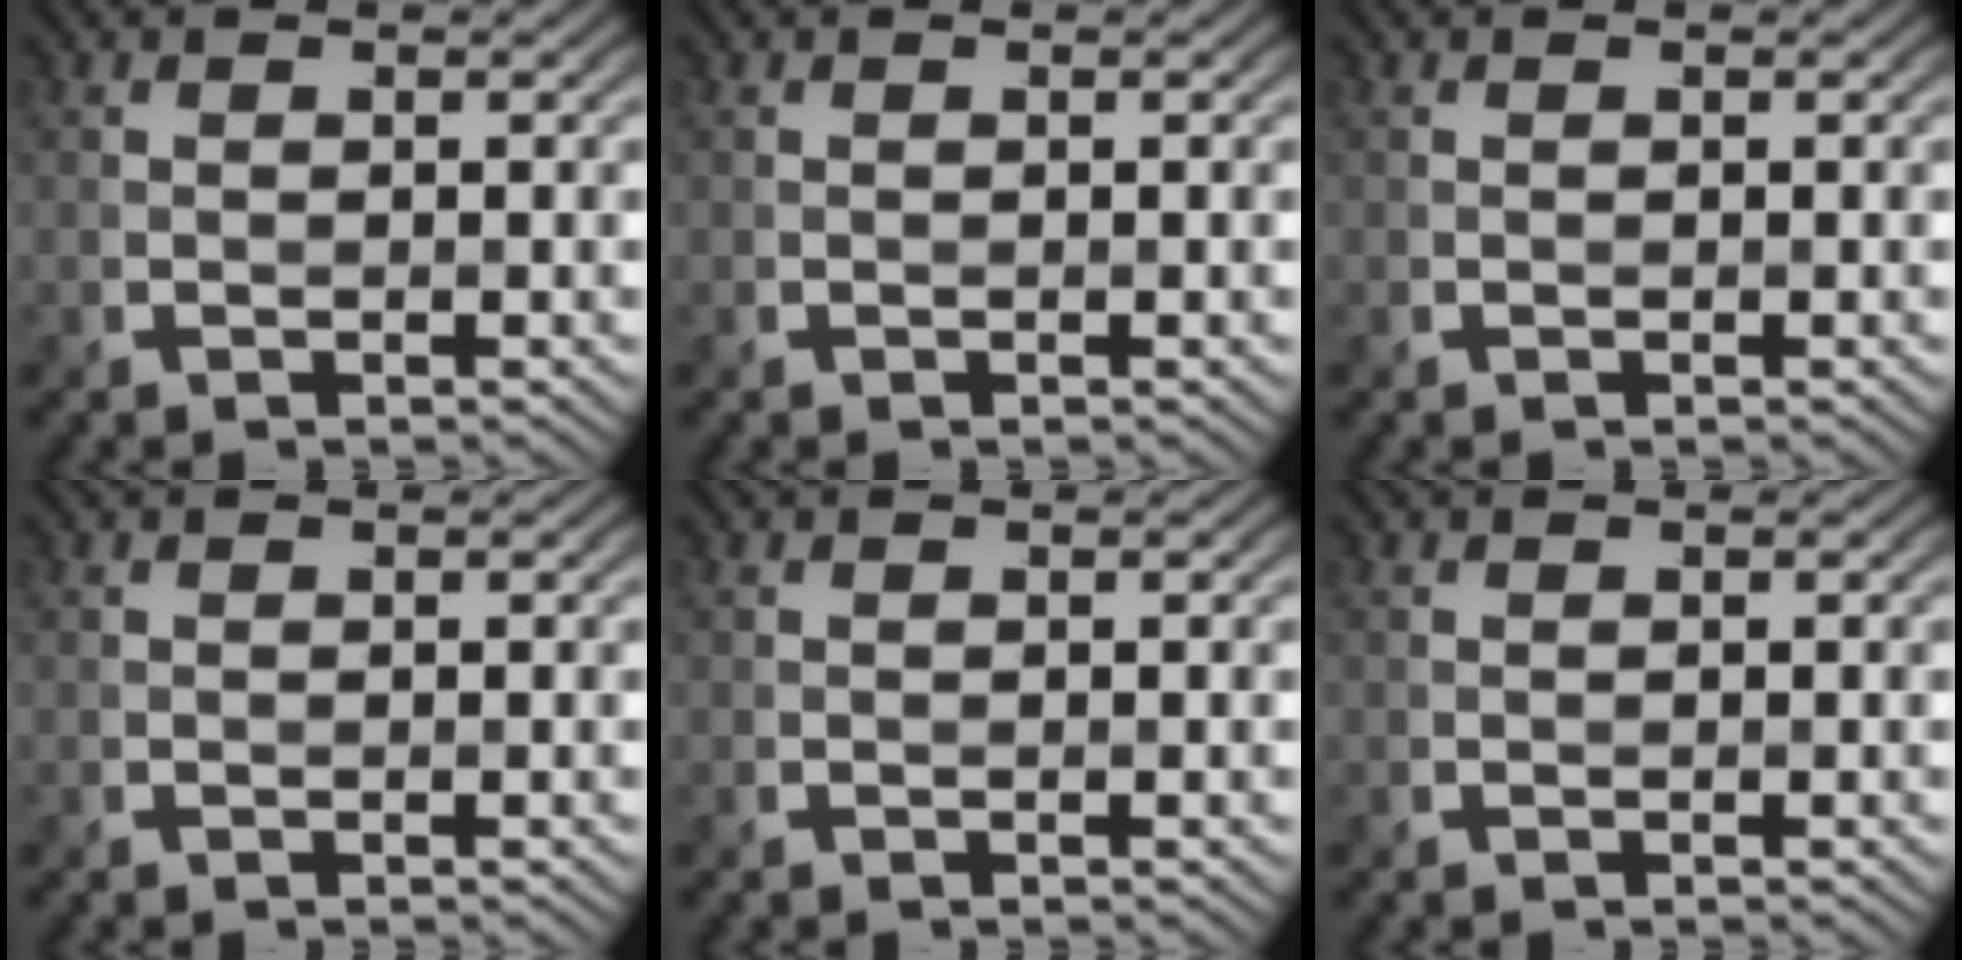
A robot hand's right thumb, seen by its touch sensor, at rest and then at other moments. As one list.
[{"total": 0.0}, {"total": 0.0}, {"total": 0.0}, {"total": 0.0}, {"total": 0.0}]